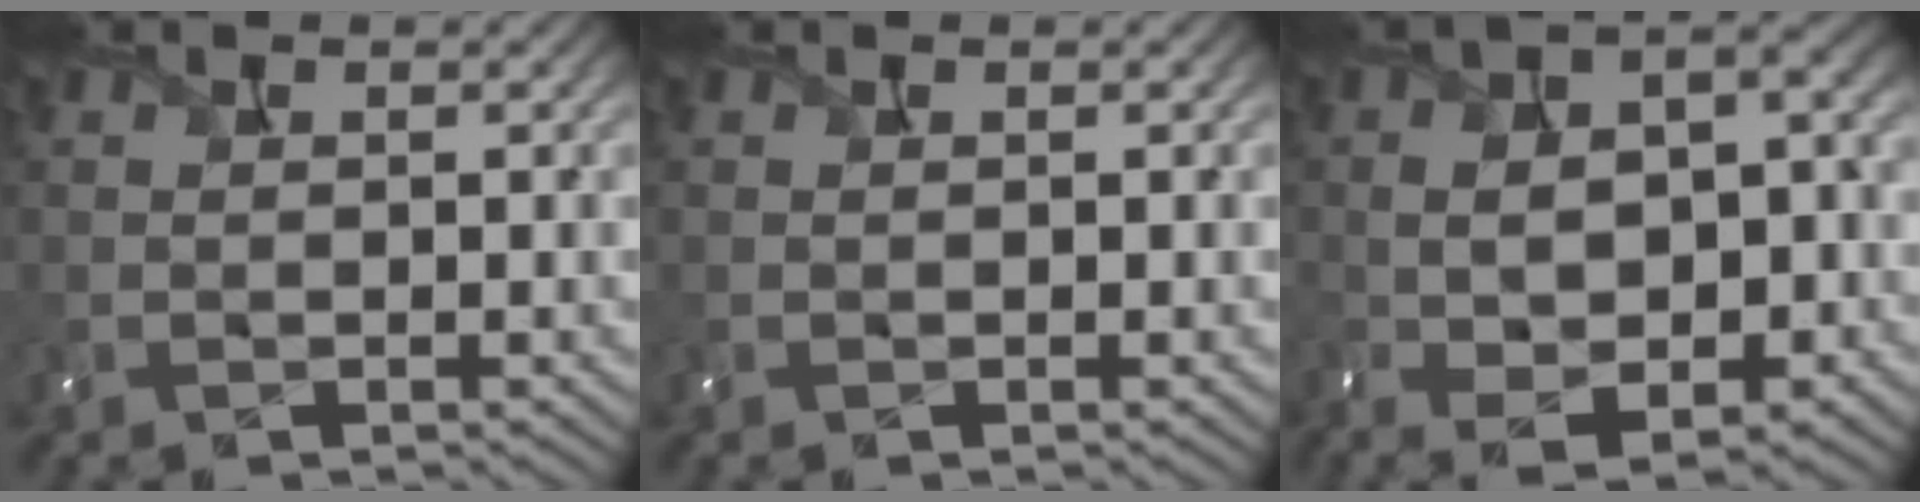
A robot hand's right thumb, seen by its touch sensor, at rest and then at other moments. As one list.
[{"total": 0.0}, {"total": 12.8, "force": [-2.9, 7.0, 10.3], "torque": [-0.183, -0.024, -0.016]}]